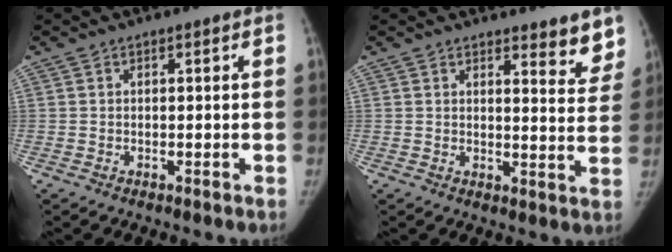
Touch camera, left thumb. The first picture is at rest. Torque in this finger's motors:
{"motor_torque": [-0.04, -0.05, 0.34, -0.06, 0.01]}